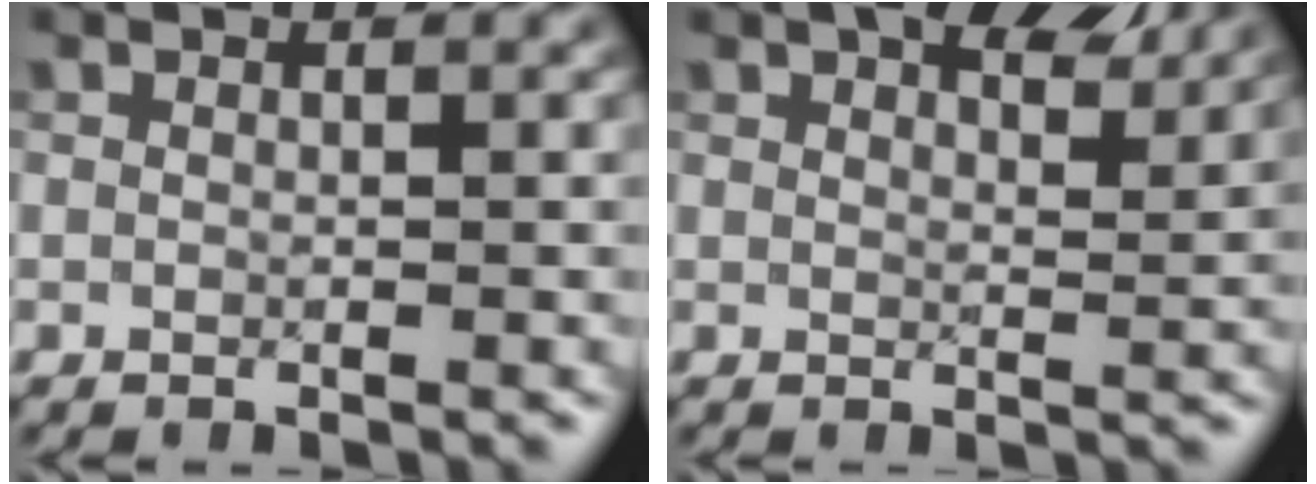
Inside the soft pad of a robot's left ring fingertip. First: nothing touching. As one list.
[{"total": 5.2, "force": [3.9, 1.5, 3.0], "torque": [-0.045, 0.006, 0.055]}]